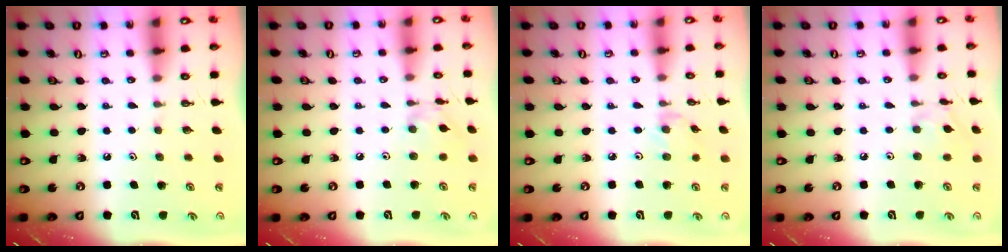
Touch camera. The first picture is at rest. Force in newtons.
{"total": 2.4, "press": 2.4, "slide": 0.2}
{"total": 2.1, "press": 2.1, "slide": 0.4}
{"total": 4.3, "press": 4.3, "slide": 0.2}